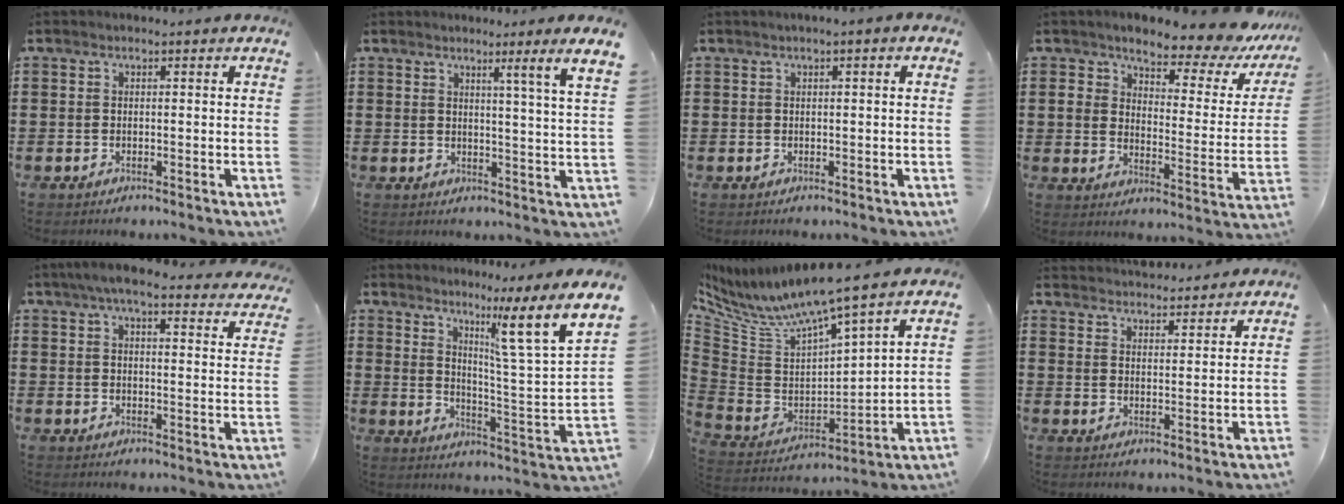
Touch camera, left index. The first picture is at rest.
{"total": 3.8, "force": [2.5, -2.1, 1.9], "torque": [-0.028, -0.036, 0.031]}
{"total": 0.6, "force": [-0.1, 0.2, 0.5], "torque": [-0.011, 0.000, -0.002]}
{"total": 7.0, "force": [5.9, 1.6, 3.4], "torque": [-0.089, -0.036, 0.097]}
{"total": 6.1, "force": [5.4, 0.9, 2.7], "torque": [-0.069, -0.013, 0.099]}
{"total": 10.1, "force": [6.2, -1.0, 7.9], "torque": [-0.131, -0.059, 0.082]}
{"total": 7.3, "force": [5.8, 0.0, 4.4], "torque": [-0.112, -0.053, 0.093]}
{"total": 3.9, "force": [3.9, 0.0, -0.2], "torque": [-0.010, -0.018, 0.071]}